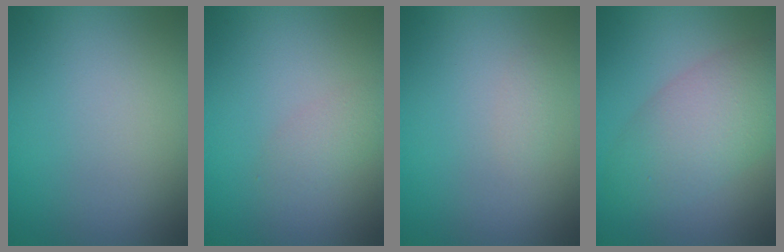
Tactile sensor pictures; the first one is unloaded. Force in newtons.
{"total": 1.5, "press": 1.5, "slide": 0.1}
{"total": 0.7, "press": 0.7, "slide": 0.1}
{"total": 6.1, "press": 6.1, "slide": 0.3}